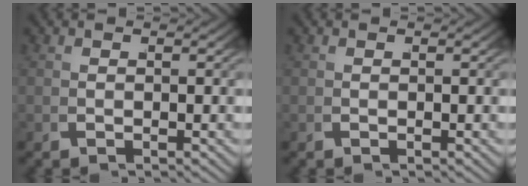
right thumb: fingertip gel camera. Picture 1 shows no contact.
{"total": 0.0}